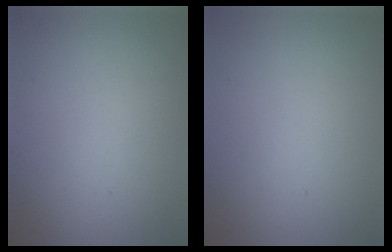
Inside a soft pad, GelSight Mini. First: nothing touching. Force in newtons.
{"total": 0.0}